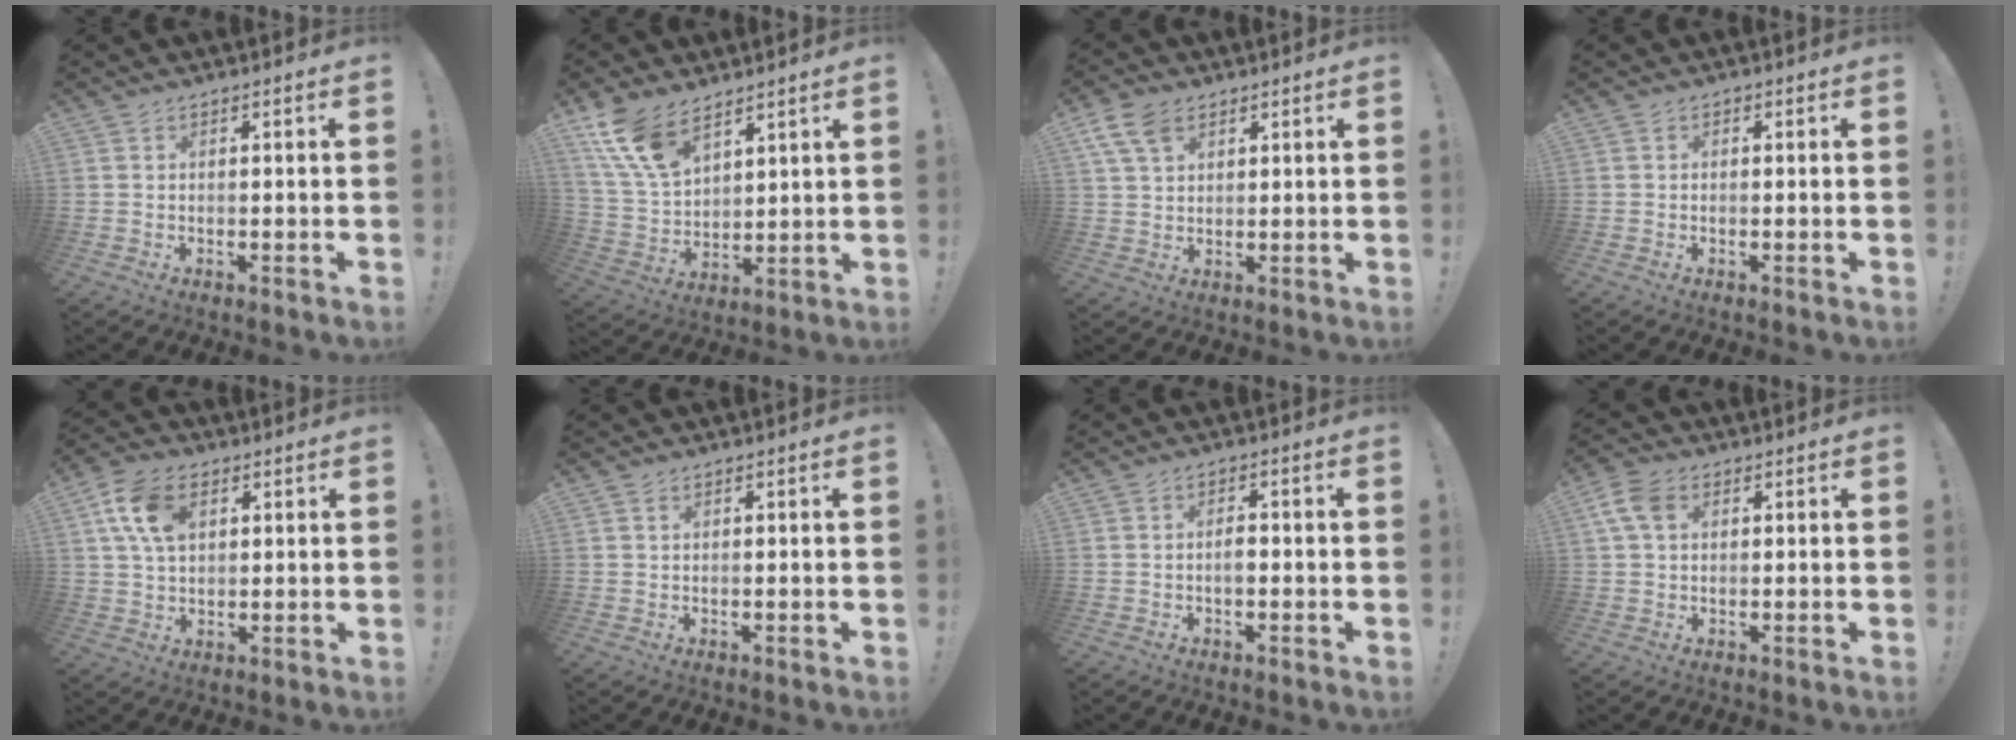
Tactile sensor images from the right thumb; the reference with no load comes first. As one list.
[{"total": 13.1, "force": [8.9, 6.4, 7.0], "torque": [-0.147, -0.046, 0.174]}, {"total": 7.9, "force": [4.2, 4.9, 4.6], "torque": [-0.079, -0.006, 0.084]}, {"total": 0.6, "force": [-0.2, 0.5, 0.2], "torque": [0.003, -0.002, -0.006]}, {"total": 12.0, "force": [4.1, 8.0, 7.9], "torque": [-0.150, 0.006, 0.079]}, {"total": 0.7, "force": [0.5, 0.4, 0.3], "torque": [-0.002, -0.001, 0.008]}, {"total": 2.4, "force": [-0.7, 1.2, 2.0], "torque": [-0.028, 0.003, -0.015]}, {"total": 7.5, "force": [2.5, 5.0, 4.9], "torque": [-0.101, 0.003, 0.050]}]